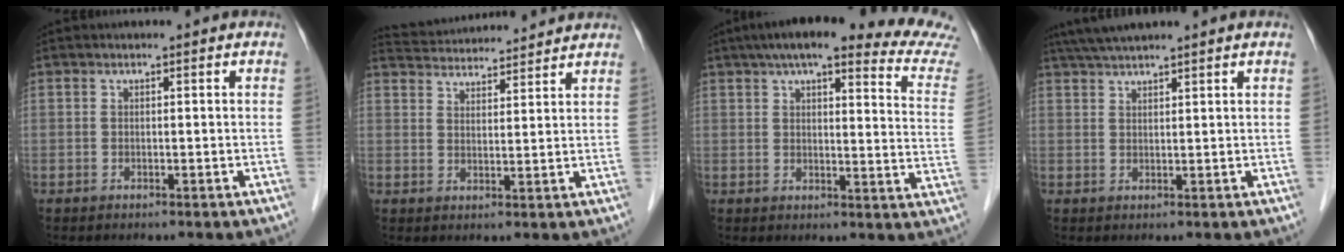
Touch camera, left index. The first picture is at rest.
{"total": 12.2, "force": [11.8, 1.5, 2.8], "torque": [-0.055, 0.034, 0.176]}
{"total": 22.7, "force": [19.9, 1.1, 10.8], "torque": [-0.137, -0.030, 0.227]}
{"total": 5.7, "force": [5.0, 0.0, 2.6], "torque": [-0.047, 0.034, 0.093]}